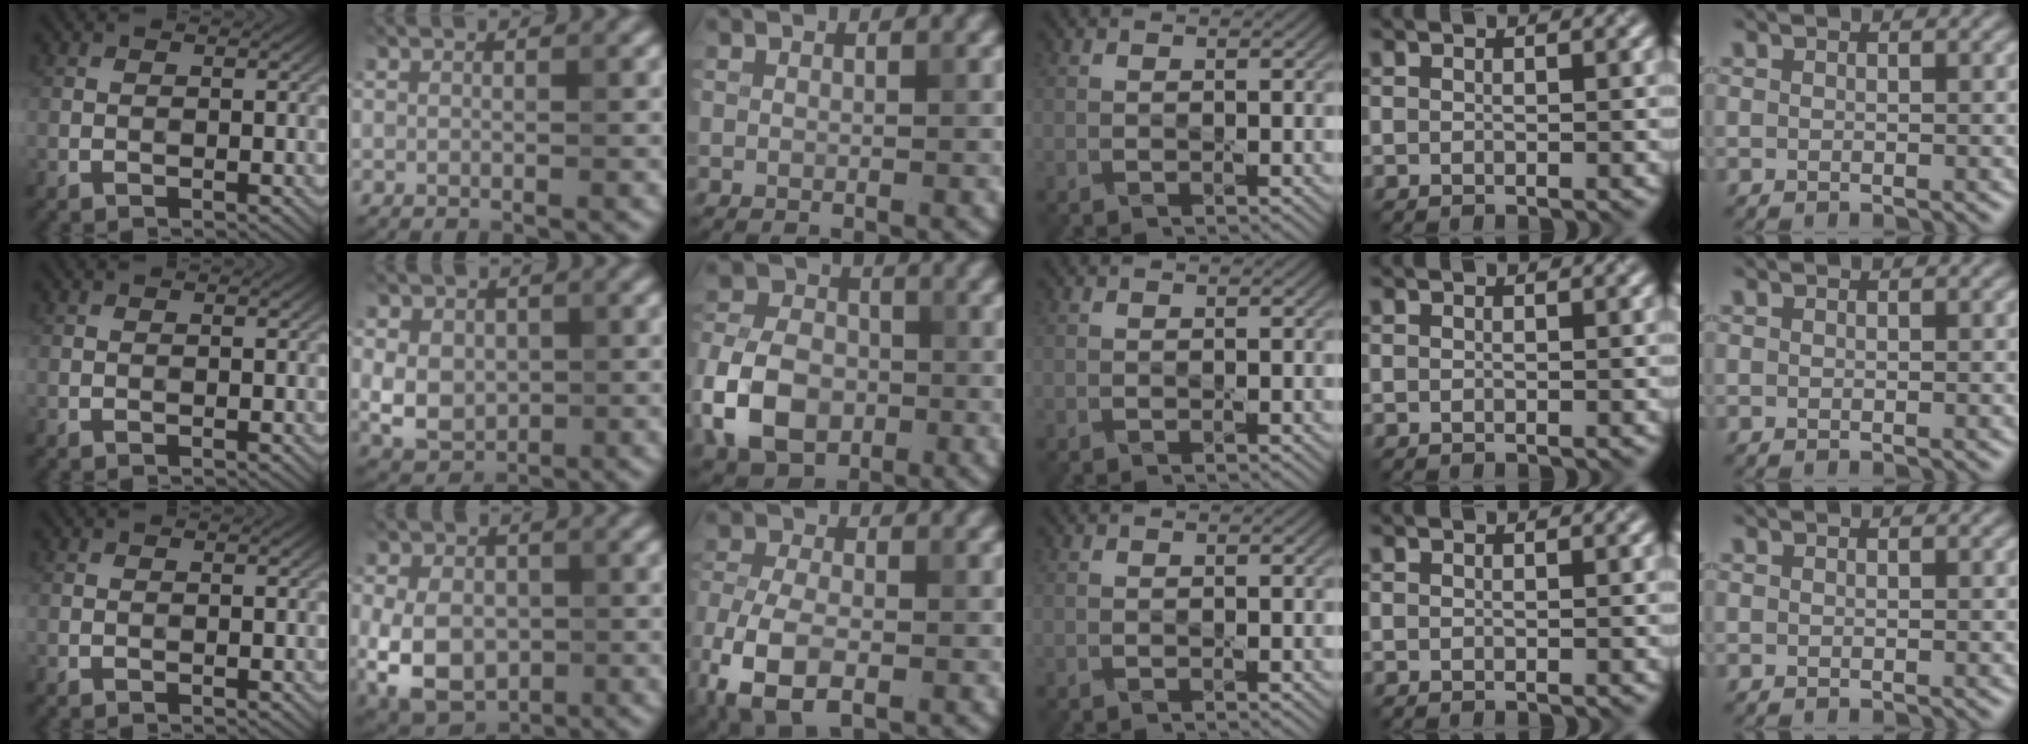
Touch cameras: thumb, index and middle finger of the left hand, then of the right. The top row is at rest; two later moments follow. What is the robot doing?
{"motion": "press", "object": "small bumper sticker"}